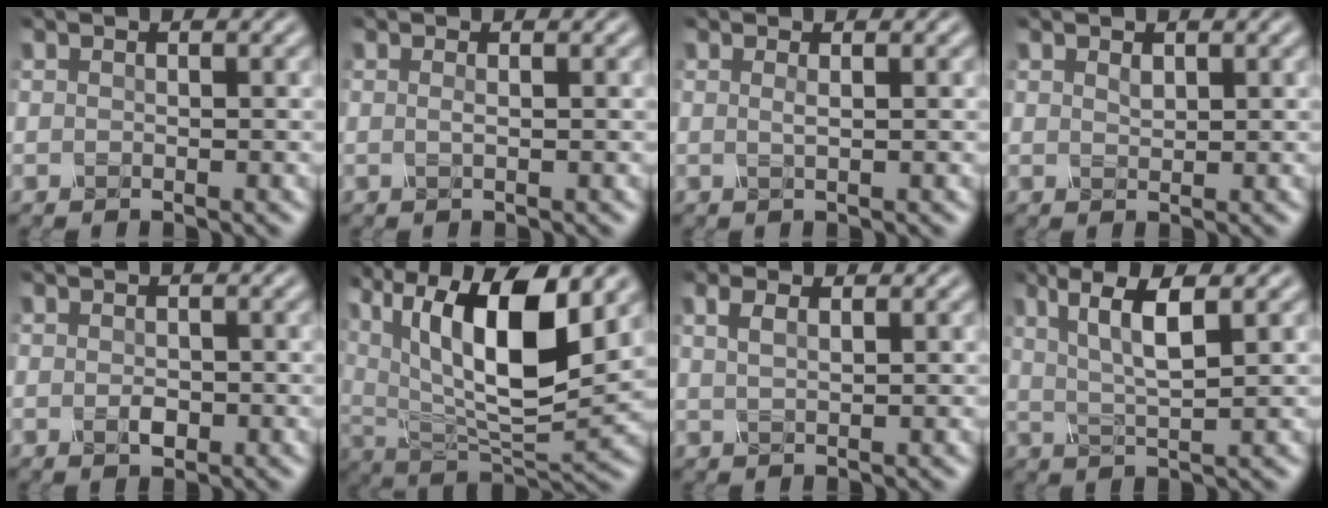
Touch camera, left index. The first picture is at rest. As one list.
[{"total": 0.6, "force": [-0.1, 0.2, 0.6], "torque": [-0.008, 0.000, -0.006]}, {"total": 0.7, "force": [0.1, 0.2, 0.7], "torque": [-0.007, 0.000, -0.003]}, {"total": 0.6, "force": [0.3, 0.4, 0.4], "torque": [-0.011, 0.000, 0.009]}, {"total": 1.3, "force": [-0.4, 0.8, 0.9], "torque": [-0.021, -0.001, -0.005]}, {"total": 13.8, "force": [5.5, 5.3, 11.5], "torque": [-0.212, 0.000, 0.103]}, {"total": 2.0, "force": [0.9, 0.8, 1.5], "torque": [-0.030, 0.005, 0.015]}, {"total": 5.0, "force": [1.9, 1.2, 4.5], "torque": [-0.088, -0.003, 0.036]}]